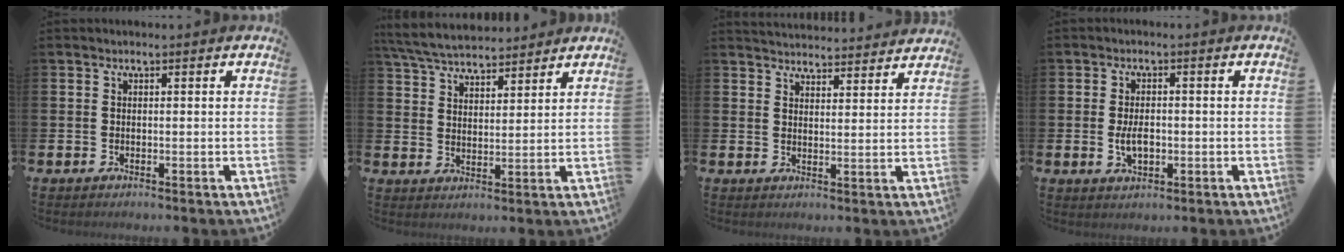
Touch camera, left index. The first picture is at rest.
{"total": 6.0, "force": [5.8, 1.2, 1.1], "torque": [-0.043, -0.026, 0.104]}
{"total": 4.1, "force": [4.1, 0.3, -0.2], "torque": [-0.005, -0.030, 0.074]}
{"total": 3.4, "force": [-0.4, 2.0, 2.8], "torque": [-0.040, -0.001, -0.010]}